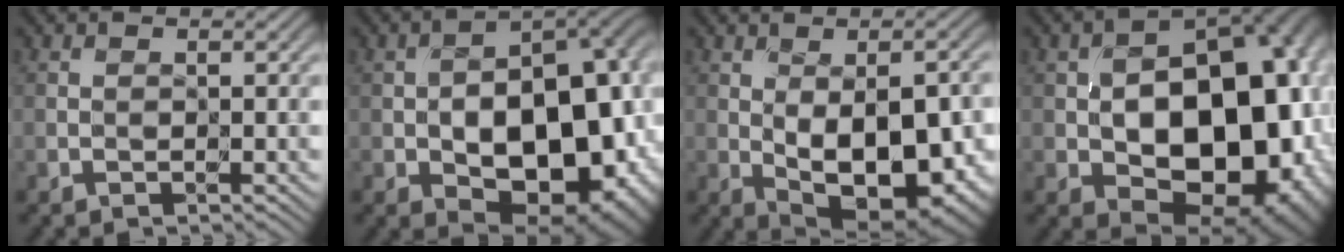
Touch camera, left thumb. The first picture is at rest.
{"total": 19.9, "force": [-3.8, 11.8, 15.6], "torque": [-0.186, -0.031, -0.023]}
{"total": 14.0, "force": [-2.6, 7.3, 11.7], "torque": [-0.161, -0.024, -0.024]}
{"total": 20.6, "force": [-2.2, 13.4, 15.5], "torque": [-0.169, -0.029, -0.012]}